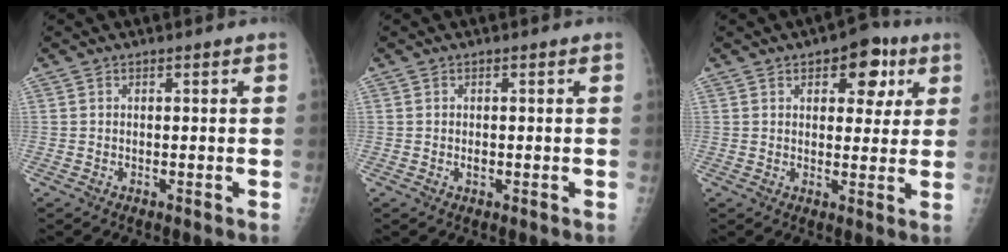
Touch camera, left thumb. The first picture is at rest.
{"total": 1.0, "force": [0.0, 0.6, 0.7], "torque": [-0.009, -0.001, 0.000]}
{"total": 9.2, "force": [4.2, 5.3, 6.2], "torque": [-0.035, -0.009, 0.048]}